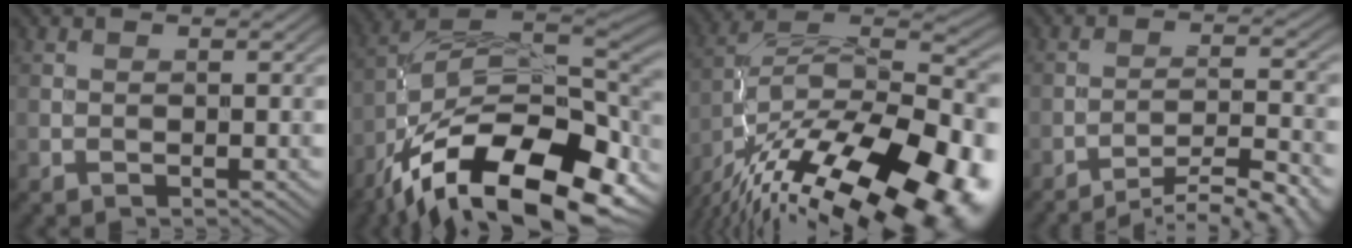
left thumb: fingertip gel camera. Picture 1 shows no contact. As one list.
[{"total": 18.4, "force": [-10.0, 8.5, 13.0], "torque": [-0.252, -0.023, -0.158]}, {"total": 20.6, "force": [-14.0, 7.6, 13.1], "torque": [-0.185, -0.015, -0.207]}, {"total": 10.9, "force": [-9.2, 1.9, 5.6], "torque": [-0.085, 0.003, -0.124]}]